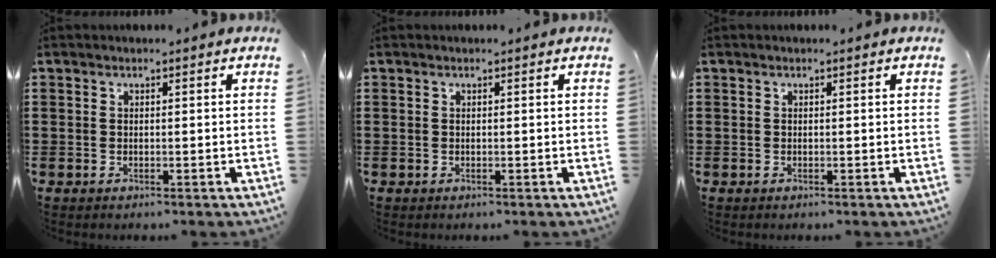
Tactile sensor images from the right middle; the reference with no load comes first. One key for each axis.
{"total": 0.0}
{"total": 0.0}